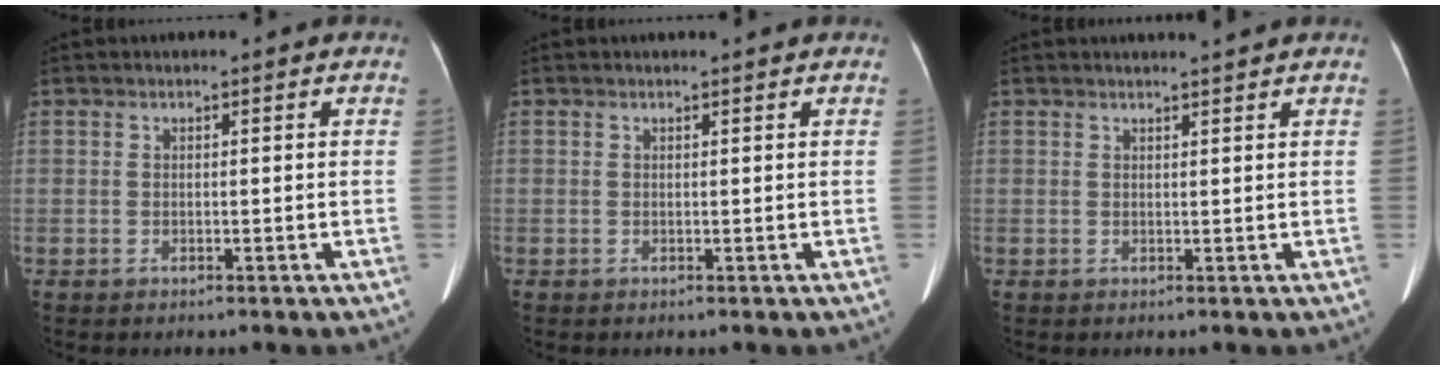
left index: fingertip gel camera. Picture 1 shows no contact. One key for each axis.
{"total": 0.6, "fx": 0.5, "fy": 0.3, "fz": 0.1, "tx": -0.006, "ty": 0.011, "tz": 0.009}
{"total": 2.1, "fx": 1.9, "fy": -0.3, "fz": 0.6, "tx": -0.006, "ty": 0.004, "tz": 0.028}